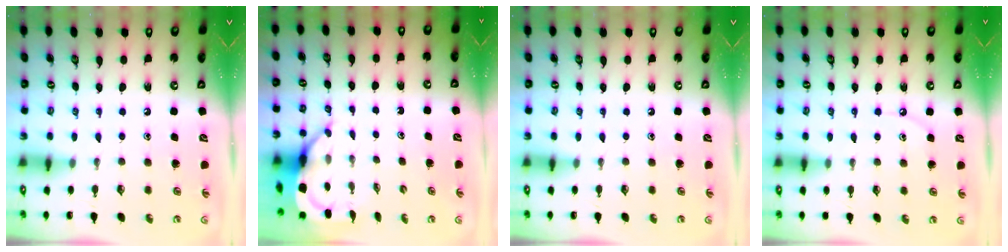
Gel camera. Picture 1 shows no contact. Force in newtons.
{"total": 5.2, "press": 5.1, "slide": 0.5}
{"total": 0.0}
{"total": 4.1, "press": 4.1, "slide": 0.6}